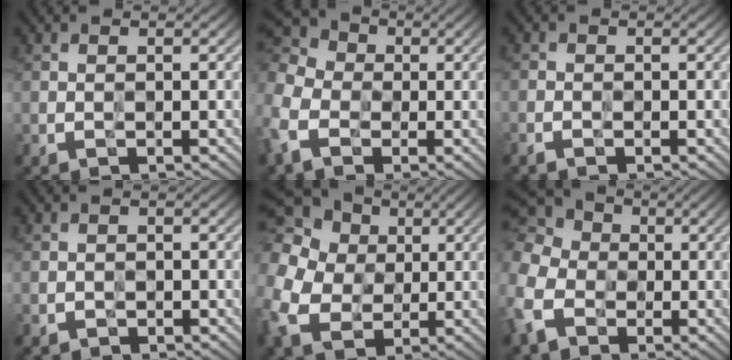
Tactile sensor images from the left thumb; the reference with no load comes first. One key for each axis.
{"total": 10.7, "fx": -3.5, "fy": 8.0, "fz": 6.2, "tx": -0.203, "ty": -0.024, "tz": -0.070}
{"total": 1.2, "fx": -1.0, "fy": 0.7, "fz": 0.3, "tx": -0.006, "ty": -0.007, "tz": -0.023}
{"total": 1.1, "fx": -0.5, "fy": 0.8, "fz": 0.4, "tx": -0.009, "ty": -0.008, "tz": -0.010}
{"total": 16.8, "fx": 1.5, "fy": 14.3, "fz": 8.8, "tx": -0.273, "ty": -0.005, "tz": 0.007}
{"total": 13.2, "fx": -4.0, "fy": 10.5, "fz": 7.0, "tx": -0.222, "ty": -0.042, "tz": -0.082}